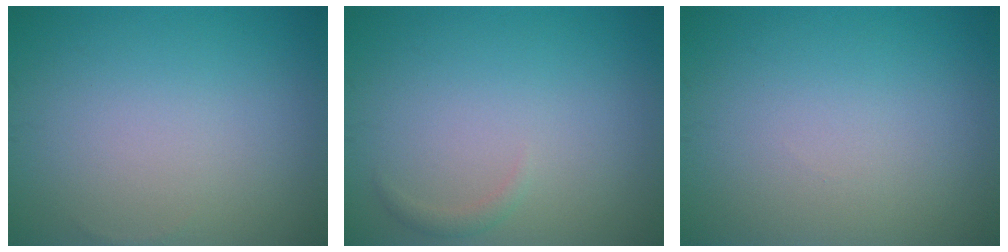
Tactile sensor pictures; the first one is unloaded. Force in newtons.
{"total": 0.8, "press": 0.8, "slide": 0.0}
{"total": 0.0}